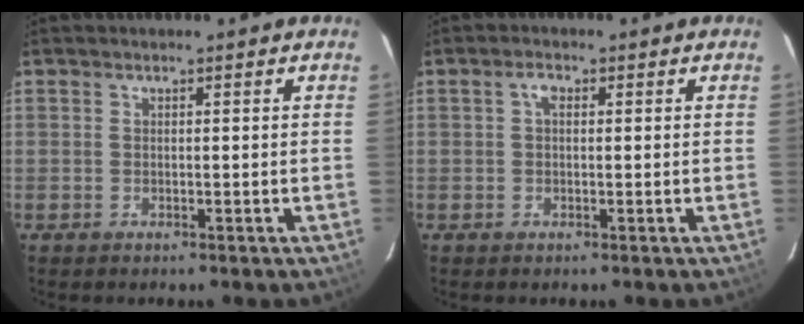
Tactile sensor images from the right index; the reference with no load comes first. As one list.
[{"total": 1.7, "force": [0.3, 1.0, 1.3], "torque": [-0.025, 0.008, 0.003]}]